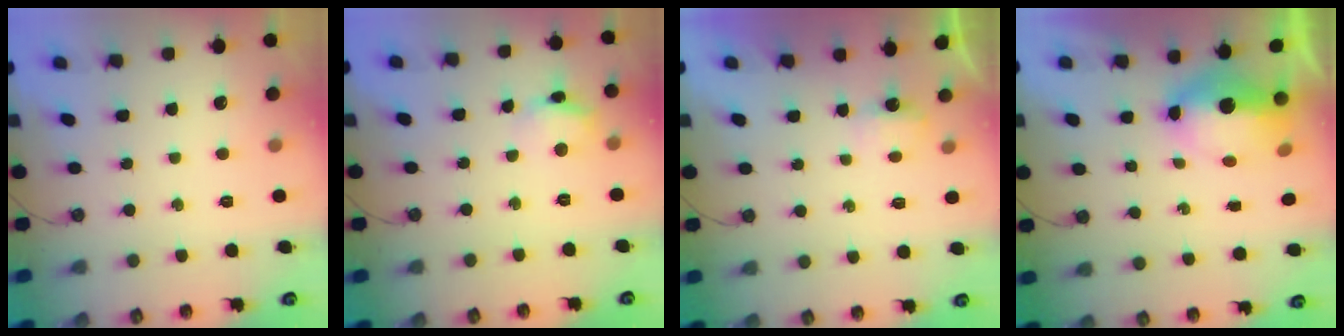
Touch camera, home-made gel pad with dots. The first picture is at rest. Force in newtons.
{"total": 7.7, "press": 7.6, "slide": 0.5}
{"total": 3.4, "press": 3.3, "slide": 0.6}
{"total": 9.5, "press": 9.5, "slide": 1.0}